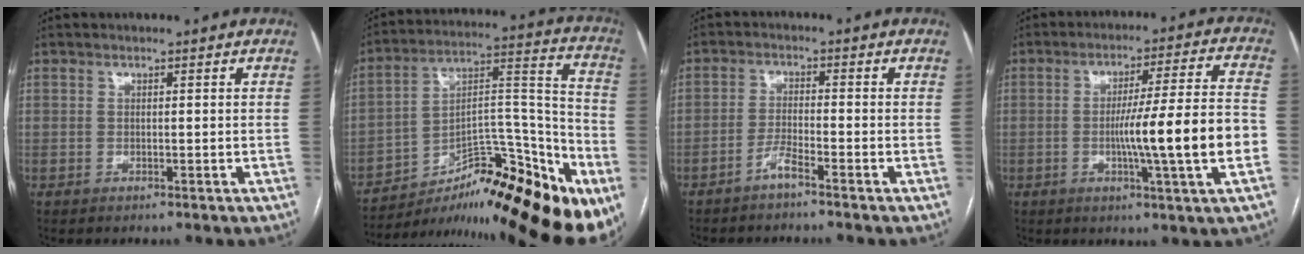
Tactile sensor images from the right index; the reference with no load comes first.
{"total": 25.0, "force": [-17.9, 3.9, 17.1], "torque": [-0.207, 0.029, -0.269]}
{"total": 2.7, "force": [-2.2, -0.2, 1.6], "torque": [-0.035, -0.001, -0.045]}
{"total": 14.3, "force": [-2.9, -0.9, 14.0], "torque": [-0.222, 0.000, -0.050]}